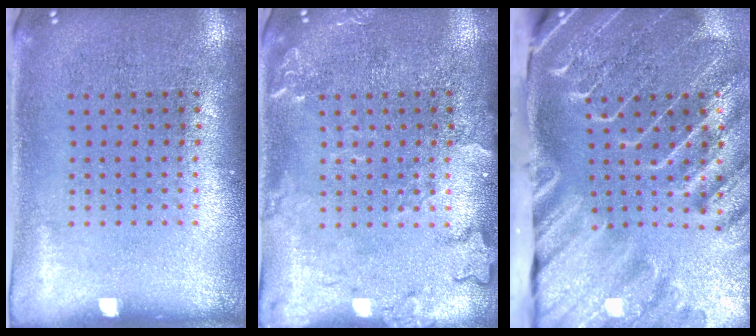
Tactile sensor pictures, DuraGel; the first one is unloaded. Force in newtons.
{"total": 2.5, "press": 2.5, "slide": 0.4}
{"total": 4.6, "press": 3.4, "slide": 3.1}